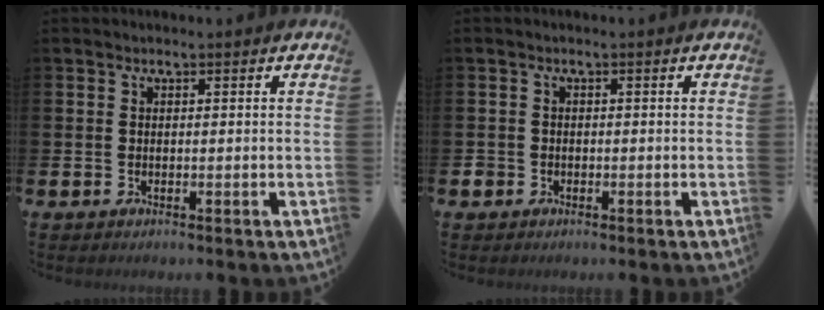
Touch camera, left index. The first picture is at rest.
{"total": 1.2, "force": [-0.7, 1.0, 0.1], "torque": [0.000, 0.003, -0.019]}